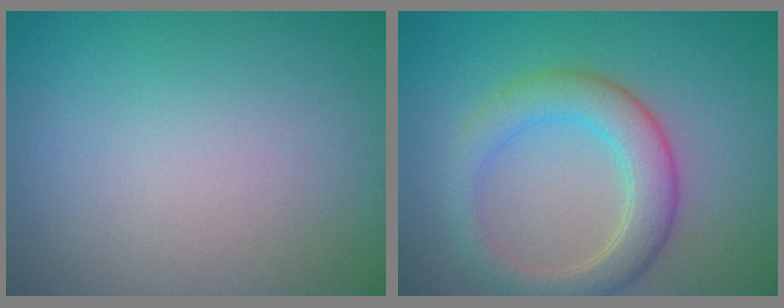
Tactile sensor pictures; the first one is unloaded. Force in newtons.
{"total": 4.4, "press": 4.4, "slide": 0.3}